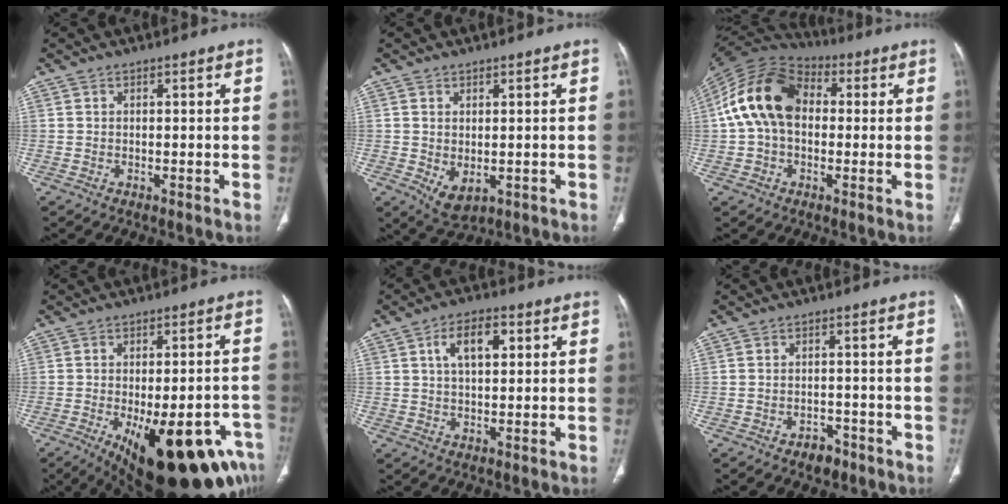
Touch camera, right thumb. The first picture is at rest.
{"total": 4.5, "force": [-0.7, 2.8, 3.4], "torque": [-0.056, -0.007, 0.007]}
{"total": 16.3, "force": [1.4, 11.4, 11.6], "torque": [-0.209, 0.038, 0.013]}
{"total": 23.6, "force": [-11.7, 9.2, 18.3], "torque": [-0.177, 0.024, -0.145]}
{"total": 7.4, "force": [2.3, 3.8, 5.9], "torque": [-0.093, 0.005, 0.038]}
{"total": 3.4, "force": [-2.3, 2.2, 1.4], "torque": [-0.015, 0.016, -0.027]}